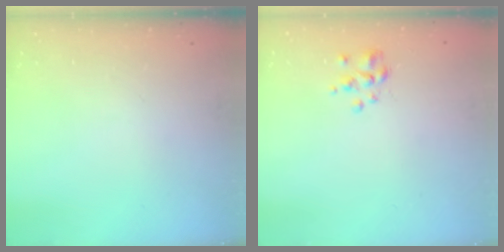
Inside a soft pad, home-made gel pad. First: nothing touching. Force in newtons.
{"total": 2.7, "press": 2.6, "slide": 0.6}